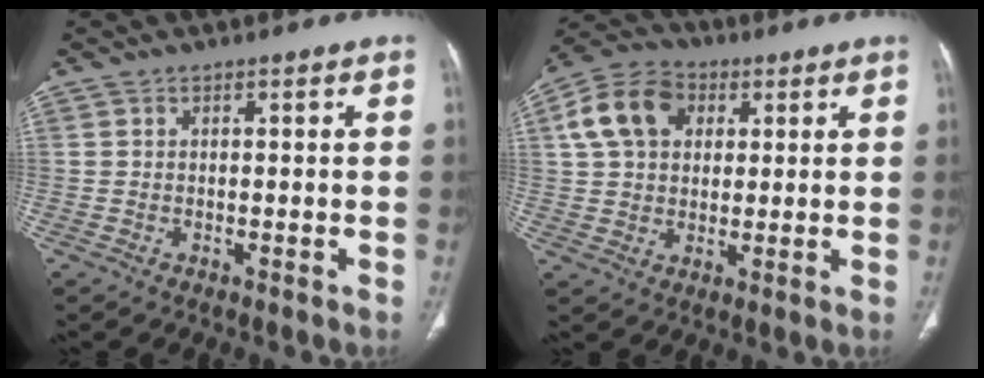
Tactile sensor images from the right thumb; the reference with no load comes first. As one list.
[{"total": 12.0, "force": [3.6, 8.9, 7.2], "torque": [-0.119, 0.011, 0.057]}]